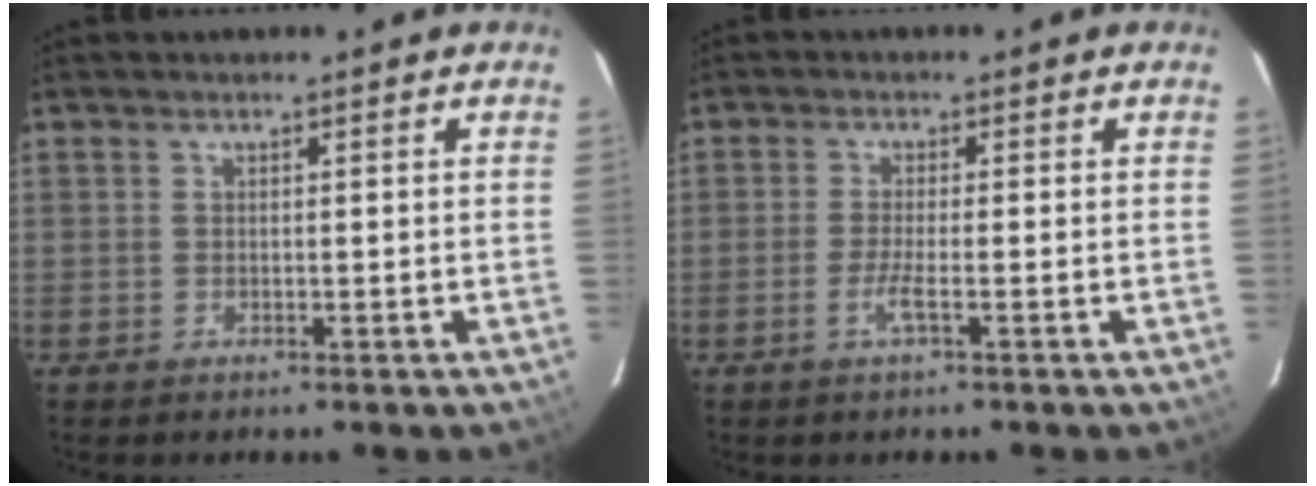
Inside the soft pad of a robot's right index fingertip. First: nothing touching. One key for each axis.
{"total": 2.7, "fx": -1.3, "fy": -0.3, "fz": 2.3, "tx": -0.051, "ty": -0.005, "tz": -0.029}